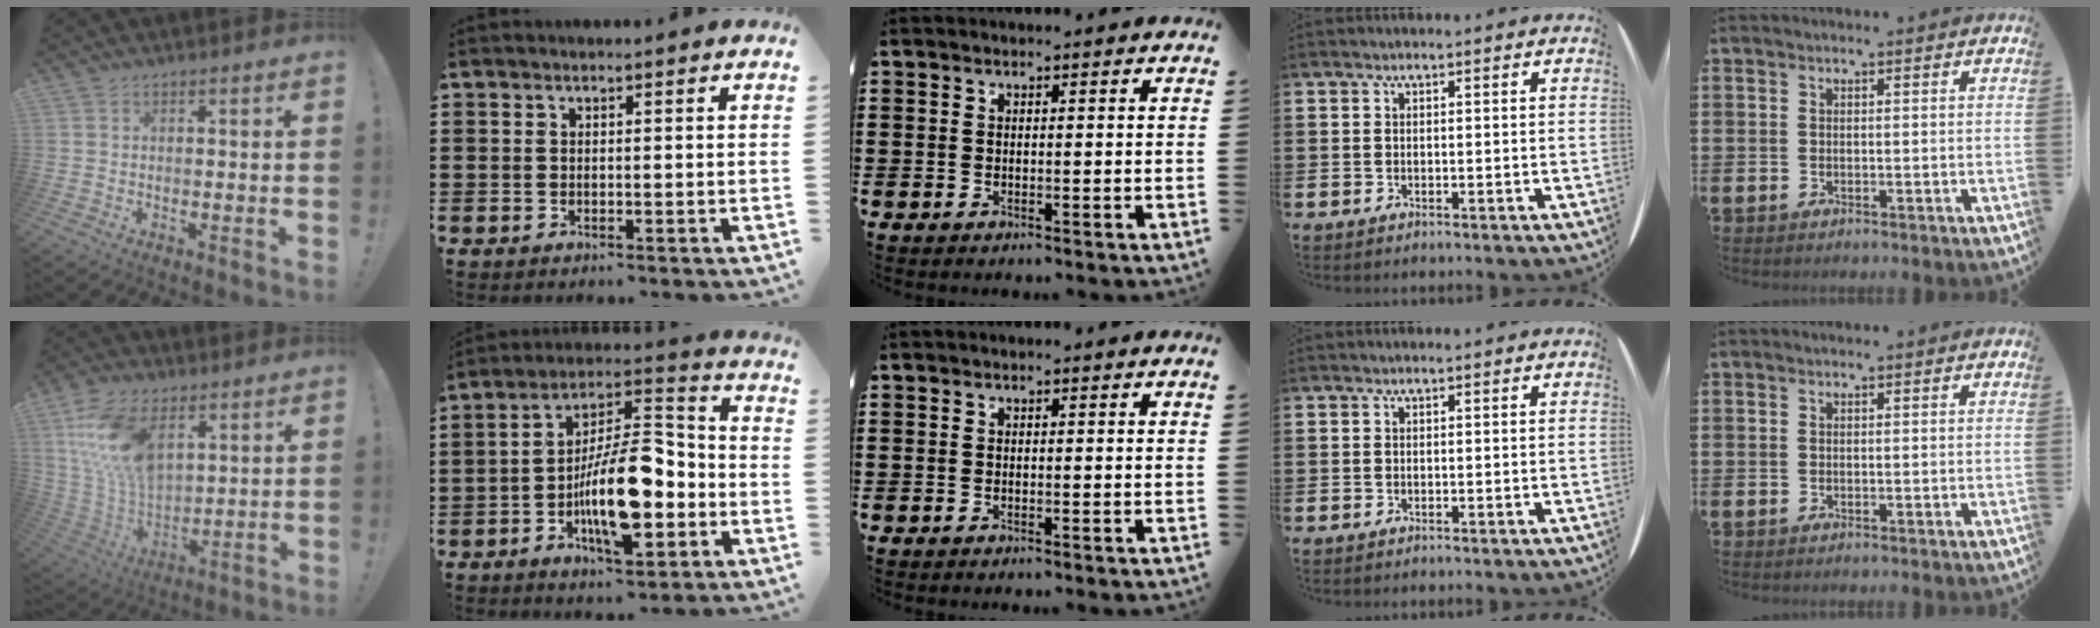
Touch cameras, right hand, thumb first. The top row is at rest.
{"thumb": {"total": 18.9, "force": [7.6, 11.6, 12.8], "torque": [-0.261, -0.032, 0.142]}, "index": {"total": 13.9, "force": [-4.6, 5.5, 12.0], "torque": [-0.233, 0.002, -0.085]}}